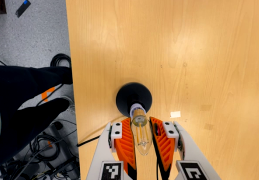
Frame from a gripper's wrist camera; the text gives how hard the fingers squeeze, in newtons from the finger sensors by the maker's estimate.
{"total": 19.1, "left": 21.1, "right": 17.0}